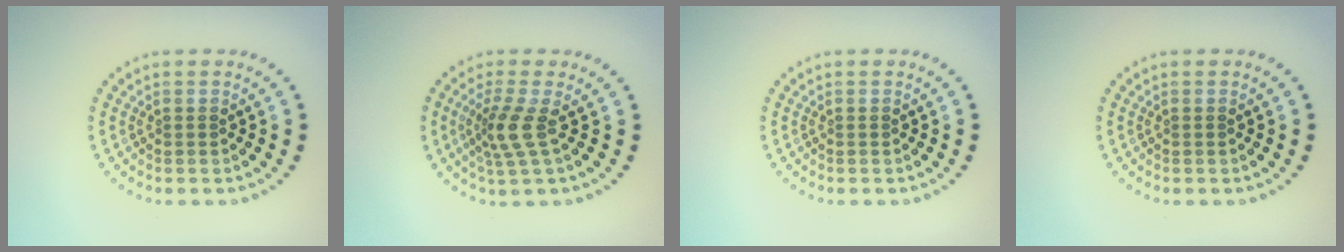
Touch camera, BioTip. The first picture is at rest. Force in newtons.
{"total": 2.9, "press": 2.1, "slide": 2.0}
{"total": 0.0}
{"total": 0.0}